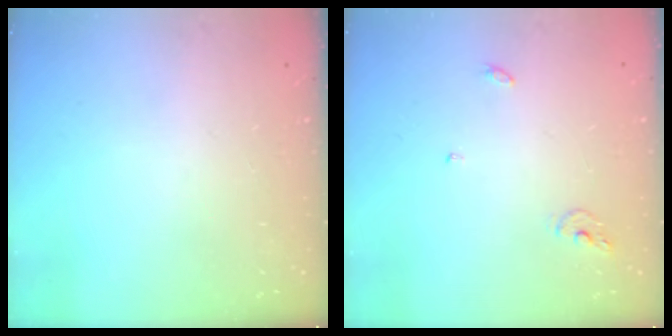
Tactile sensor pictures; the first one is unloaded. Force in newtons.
{"total": 5.2, "press": 5.2, "slide": 0.4}